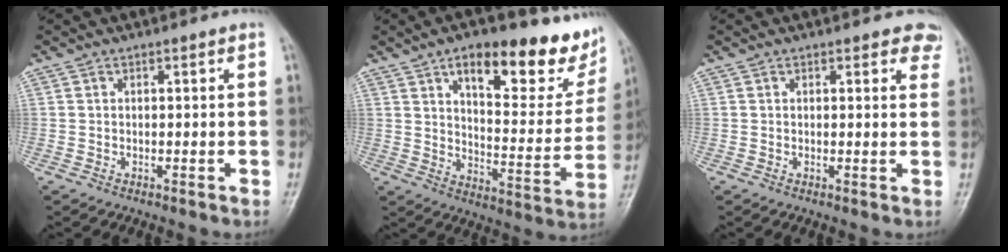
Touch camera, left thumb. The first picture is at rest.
{"total": 20.0, "force": [12.6, 7.8, 13.4], "torque": [-0.123, -0.057, 0.180]}
{"total": 3.8, "force": [3.0, 1.7, 1.6], "torque": [0.012, -0.010, 0.019]}